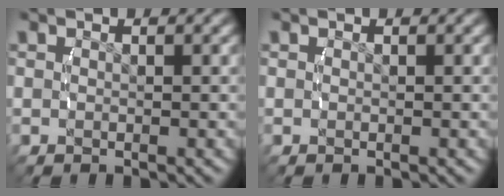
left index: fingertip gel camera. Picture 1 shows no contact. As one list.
[{"total": 0.0}]